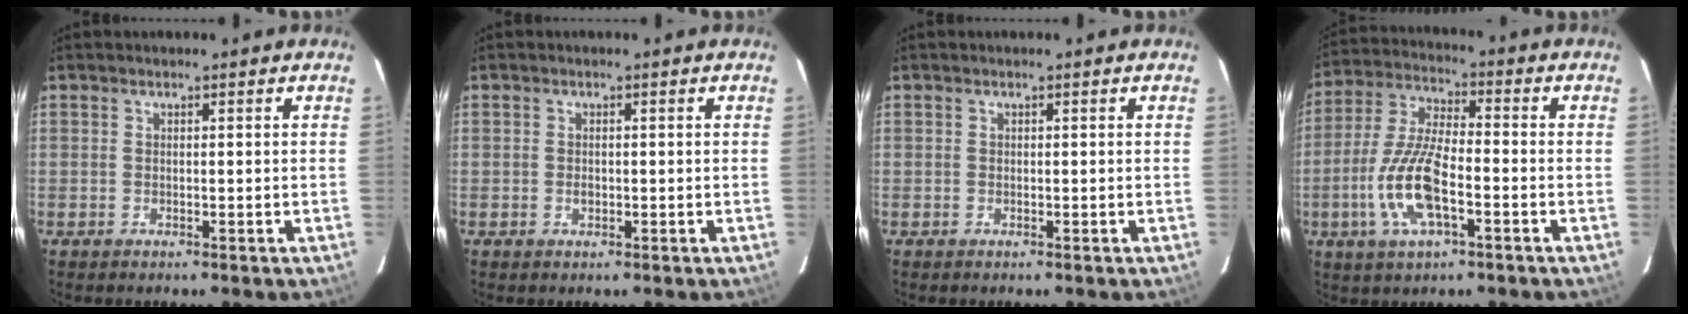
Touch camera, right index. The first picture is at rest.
{"total": 1.0, "force": [-0.2, 0.8, 0.6], "torque": [-0.009, 0.001, -0.003]}
{"total": 0.0}
{"total": 12.8, "force": [-4.3, 4.2, 11.3], "torque": [-0.242, -0.004, -0.083]}